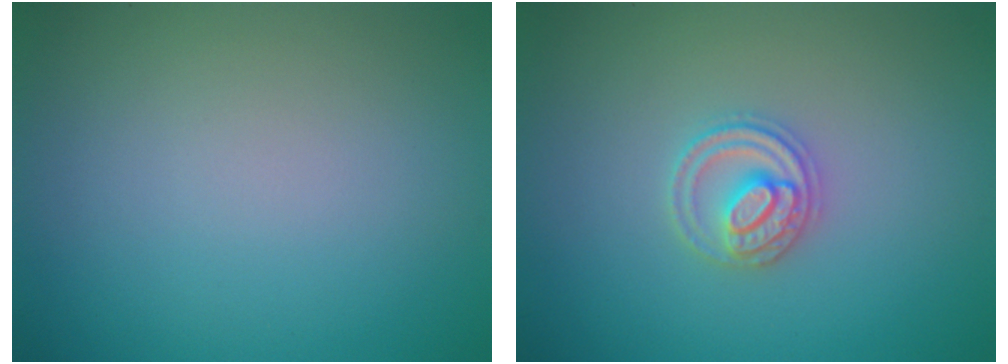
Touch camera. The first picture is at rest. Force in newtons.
{"total": 2.8, "press": 2.8, "slide": 0.3}